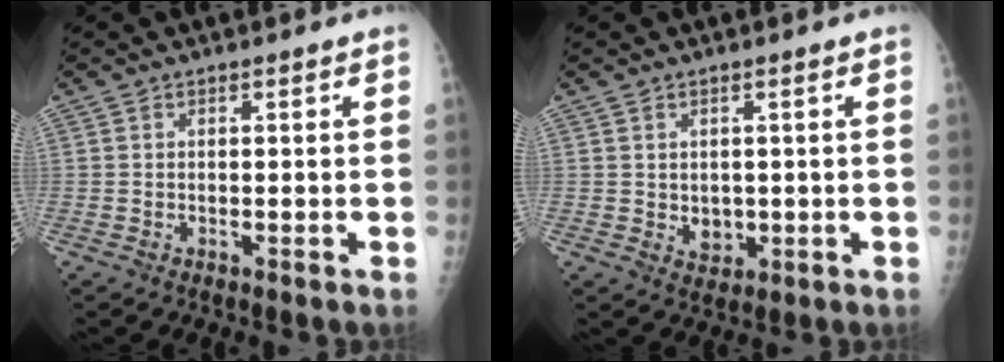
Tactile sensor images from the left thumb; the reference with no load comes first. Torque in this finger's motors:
{"motor_torque": [-0.20, 0.15, 0.12, -0.06, 0.00]}